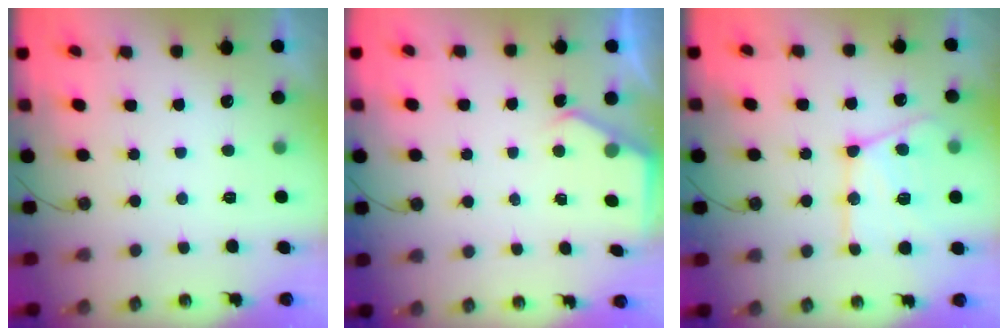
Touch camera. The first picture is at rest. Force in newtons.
{"total": 2.4, "press": 2.4, "slide": 0.3}
{"total": 18.1, "press": 18.0, "slide": 1.7}